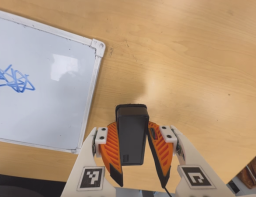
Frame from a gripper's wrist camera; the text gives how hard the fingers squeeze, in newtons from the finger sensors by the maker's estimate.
{"total": 7.3, "left": 6.2, "right": 8.4}